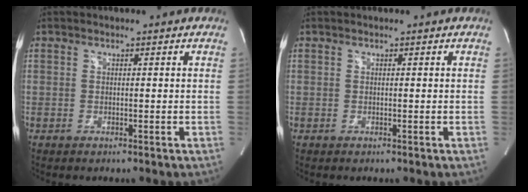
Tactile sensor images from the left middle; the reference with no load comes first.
{"total": 0.0}